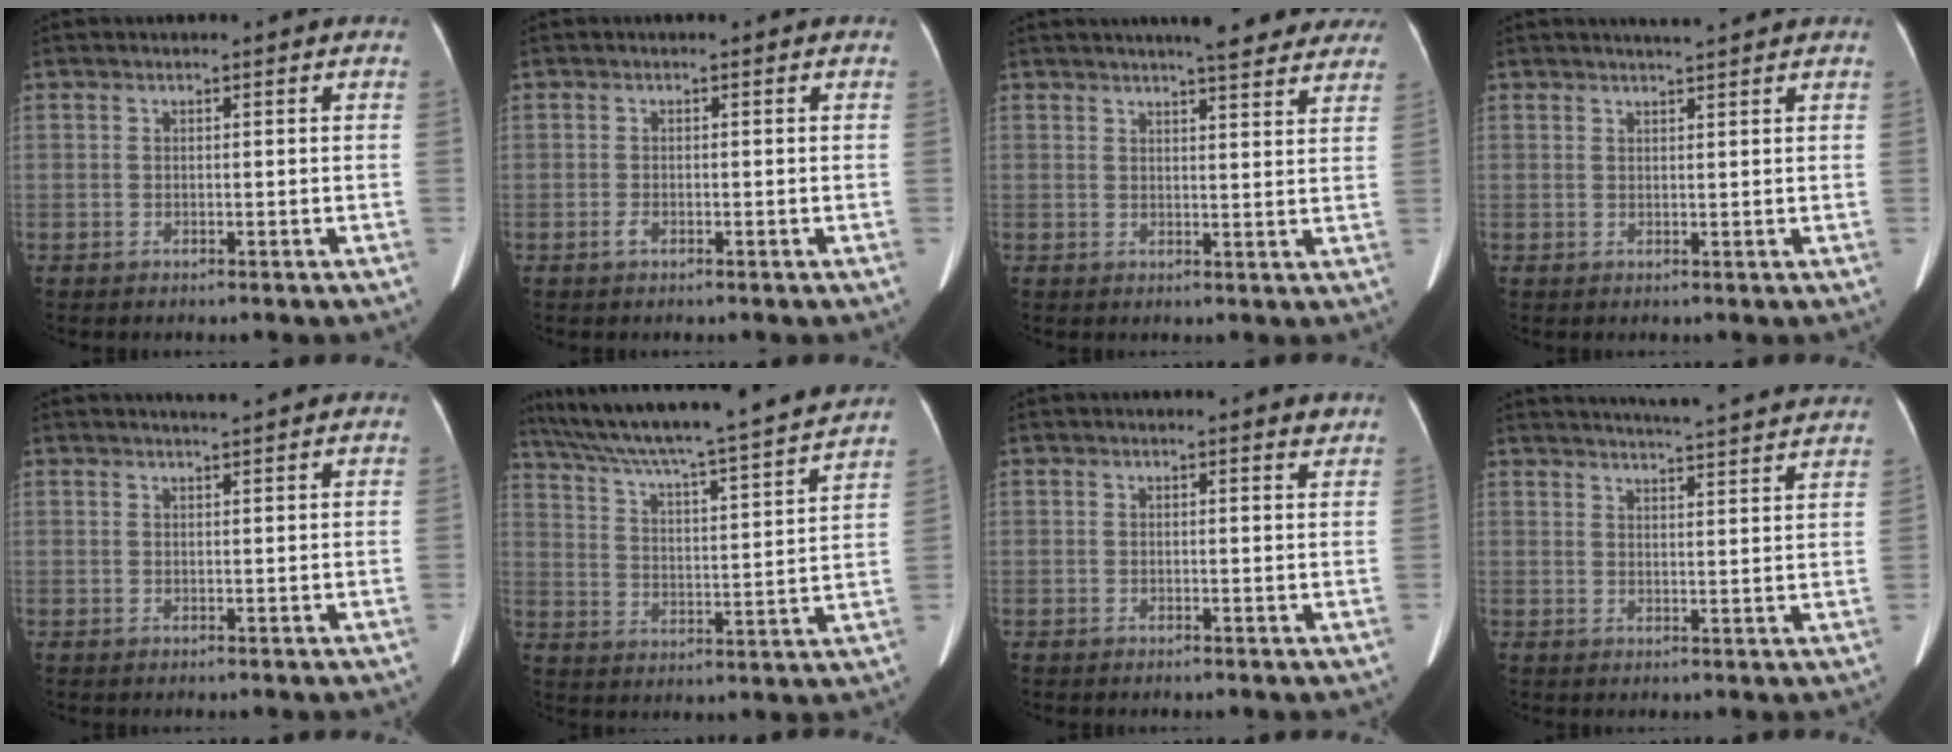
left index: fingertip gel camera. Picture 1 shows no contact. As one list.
[{"total": 0.6, "force": [-0.4, 0.2, 0.4], "torque": [-0.010, -0.001, -0.005]}, {"total": 11.4, "force": [9.8, 2.2, 5.2], "torque": [-0.051, 0.010, 0.105]}, {"total": 3.4, "force": [3.1, -0.2, 1.3], "torque": [-0.019, 0.013, 0.044]}, {"total": 2.0, "force": [1.9, -0.4, 0.7], "torque": [-0.008, 0.008, 0.032]}, {"total": 23.1, "force": [20.6, -0.7, 10.4], "torque": [-0.180, -0.017, 0.300]}, {"total": 1.0, "force": [1.0, 0.2, 0.3], "torque": [-0.007, -0.008, 0.006]}, {"total": 17.3, "force": [16.4, 0.4, 5.7], "torque": [-0.087, -0.004, 0.205]}]